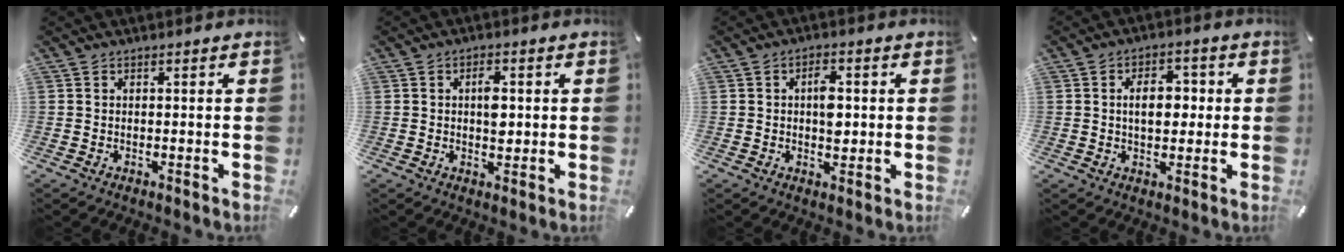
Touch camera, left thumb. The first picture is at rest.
{"total": 4.5, "force": [0.6, 2.6, 3.6], "torque": [-0.050, -0.002, 0.004]}
{"total": 5.8, "force": [0.3, 3.4, 4.7], "torque": [-0.058, -0.003, -0.001]}
{"total": 7.3, "force": [0.7, 4.8, 5.5], "torque": [-0.079, 0.002, 0.003]}